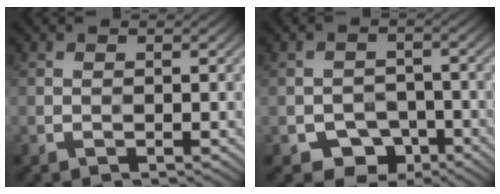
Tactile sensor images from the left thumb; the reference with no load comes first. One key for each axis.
{"total": 4.6, "fx": -2.9, "fy": 3.2, "fz": 1.5, "tx": -0.020, "ty": -0.001, "tz": -0.046}